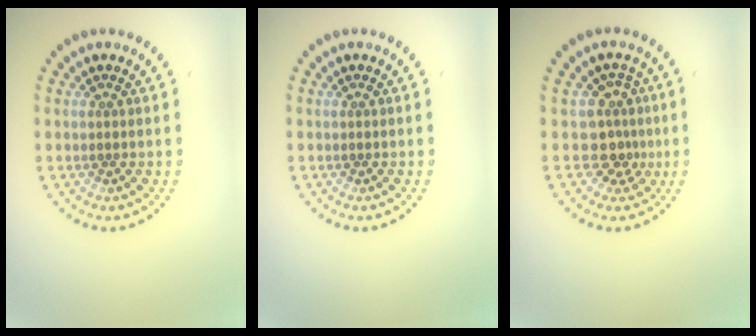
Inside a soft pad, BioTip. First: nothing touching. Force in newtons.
{"total": 0.0}
{"total": 2.8, "press": 2.0, "slide": 2.0}